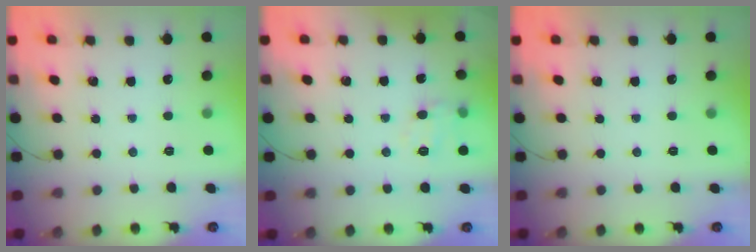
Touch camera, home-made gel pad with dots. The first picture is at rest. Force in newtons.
{"total": 7.0, "press": 6.9, "slide": 0.7}
{"total": 0.0}